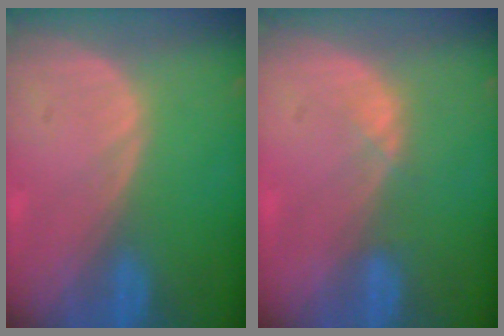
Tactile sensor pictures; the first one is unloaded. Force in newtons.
{"total": 1.4, "press": 1.2, "slide": 0.7}